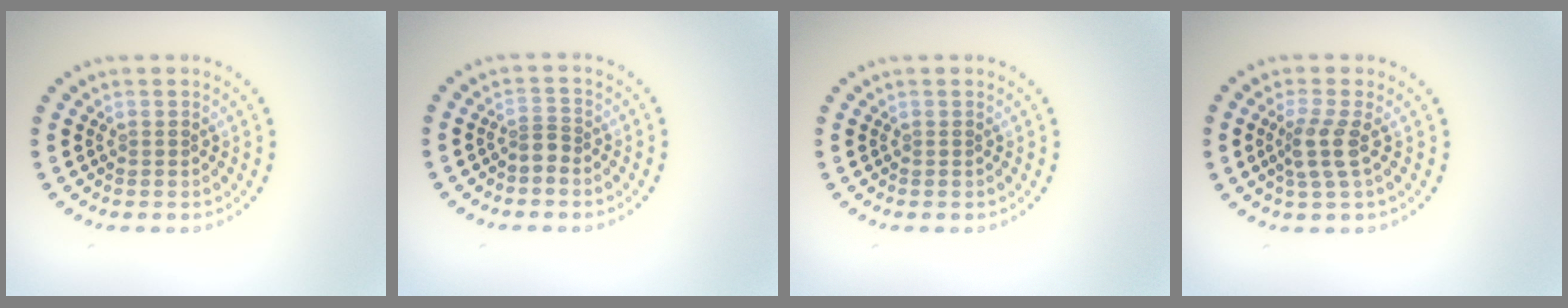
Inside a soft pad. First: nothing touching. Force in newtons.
{"total": 1.2, "press": 0.8, "slide": 0.9}
{"total": 0.0}
{"total": 2.4, "press": 1.9, "slide": 1.6}